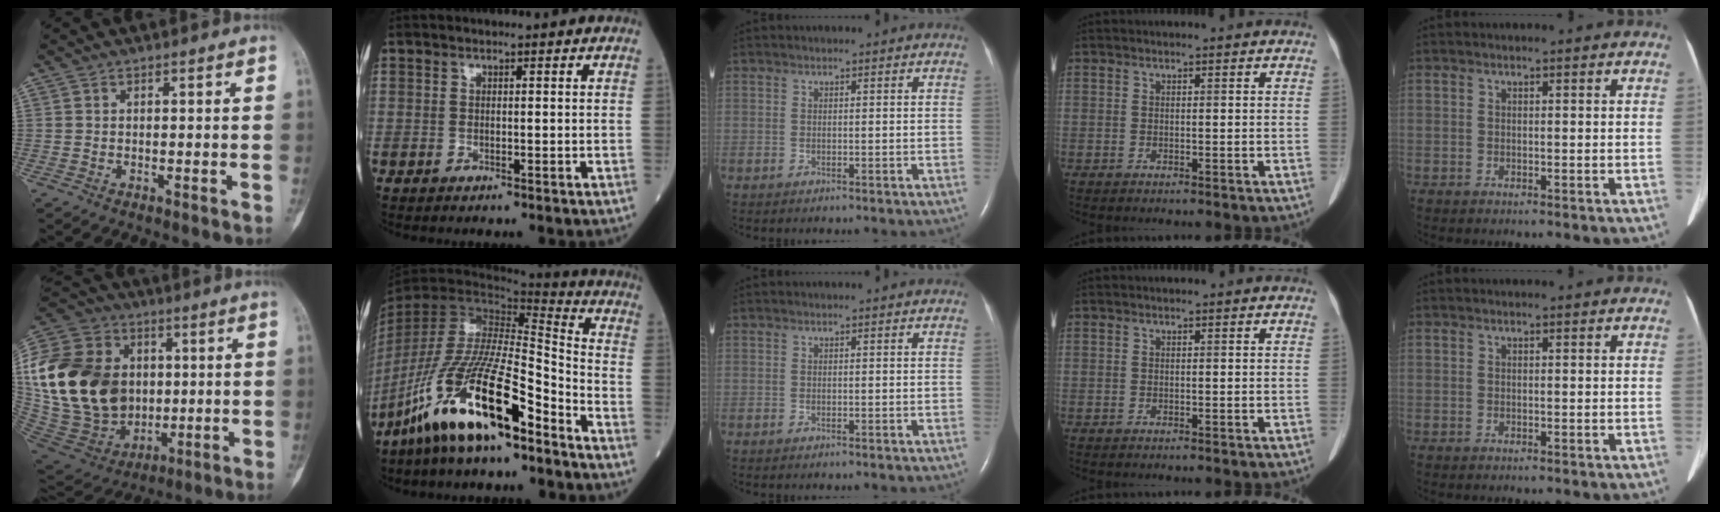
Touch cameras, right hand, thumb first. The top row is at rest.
{"thumb": {"total": 31.2, "force": [2.5, 23.5, 20.3], "torque": [-0.411, 0.016, 0.063]}, "index": {"total": 19.0, "force": [-12.8, 3.4, 13.6], "torque": [-0.280, -0.023, -0.238]}}